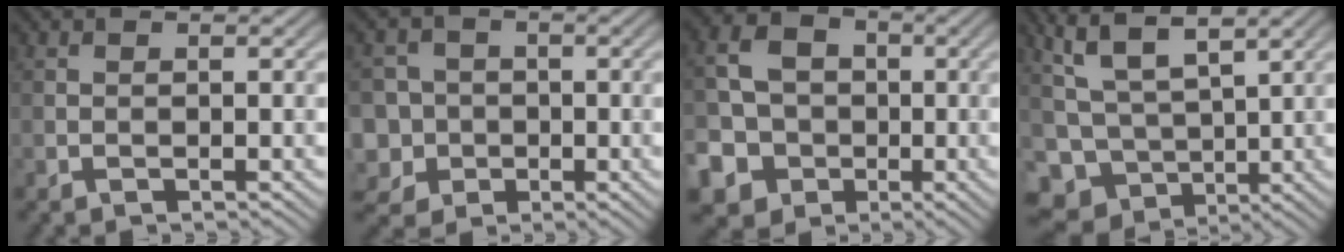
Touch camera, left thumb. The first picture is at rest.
{"total": 6.7, "force": [-1.4, 6.3, 1.5], "torque": [-0.051, 0.005, -0.055]}
{"total": 10.4, "force": [-2.7, 9.5, 3.4], "torque": [-0.113, -0.025, -0.074]}
{"total": 7.6, "force": [3.2, 4.6, 5.1], "torque": [-0.137, -0.005, 0.068]}